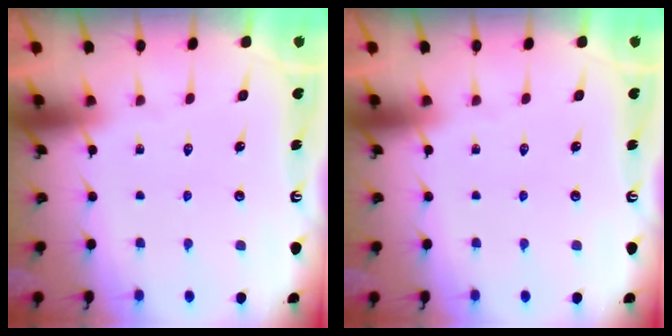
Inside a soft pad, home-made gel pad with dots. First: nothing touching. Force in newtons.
{"total": 0.0}